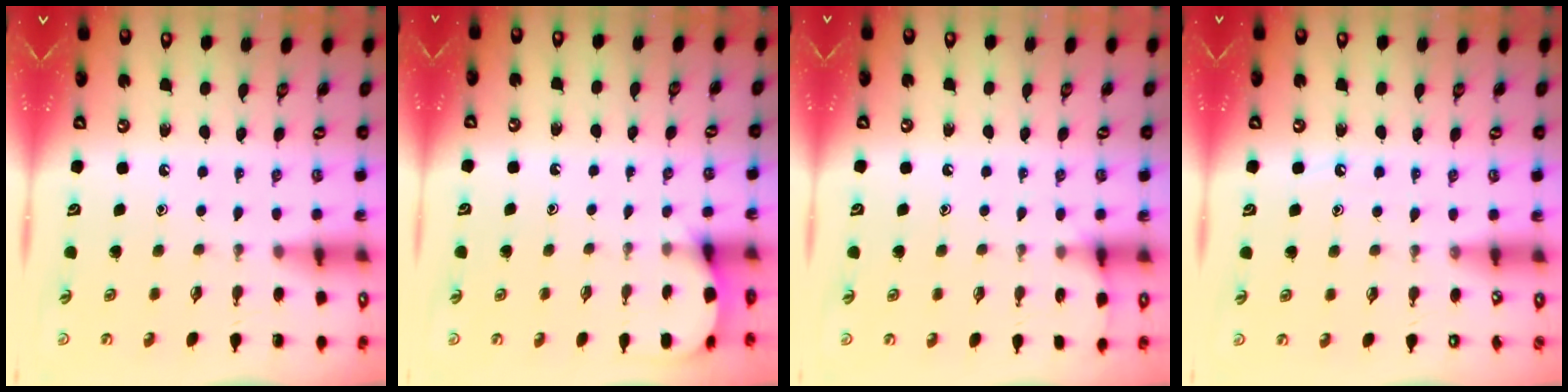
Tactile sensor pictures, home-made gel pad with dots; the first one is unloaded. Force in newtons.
{"total": 4.6, "press": 4.5, "slide": 0.5}
{"total": 4.8, "press": 4.8, "slide": 0.7}
{"total": 5.3, "press": 5.2, "slide": 0.5}